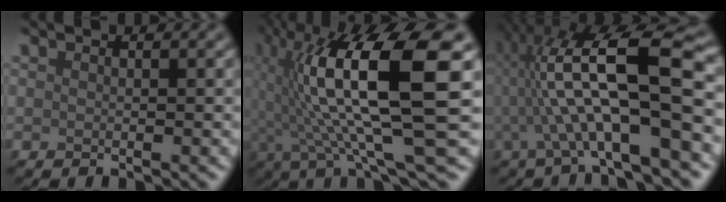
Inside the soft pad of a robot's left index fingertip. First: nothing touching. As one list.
[{"total": 13.8, "force": [1.6, 3.4, 13.3], "torque": [-0.238, 0.010, 0.032]}, {"total": 10.9, "force": [-0.3, 2.0, 10.7], "torque": [-0.189, 0.027, -0.001]}]